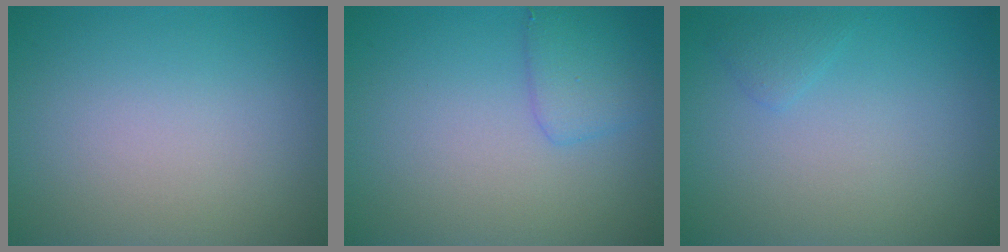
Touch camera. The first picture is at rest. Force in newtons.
{"total": 2.2, "press": 2.2, "slide": 0.1}
{"total": 0.9, "press": 0.9, "slide": 0.1}